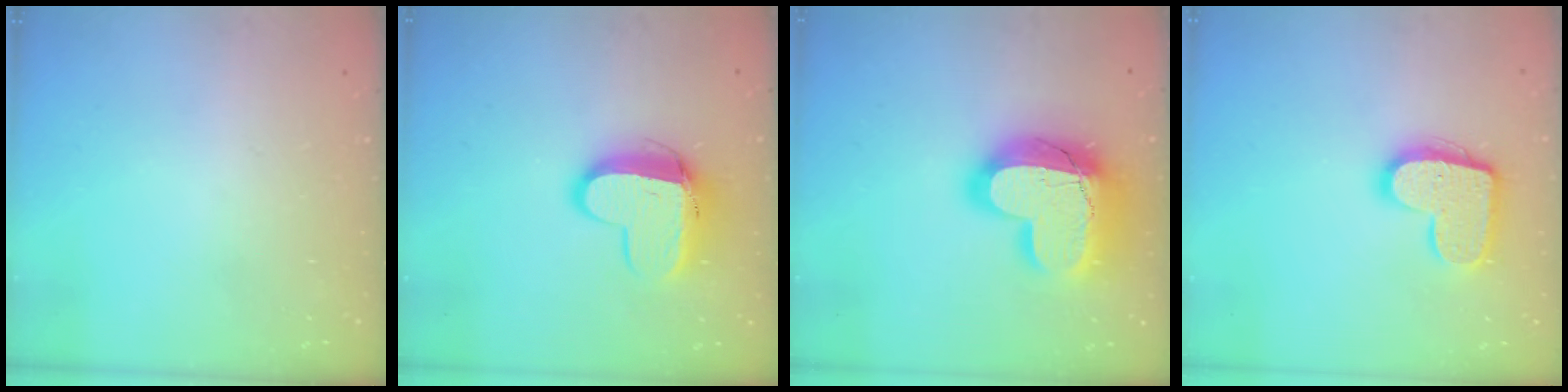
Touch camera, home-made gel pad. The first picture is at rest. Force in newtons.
{"total": 11.6, "press": 11.5, "slide": 1.2}
{"total": 21.0, "press": 20.9, "slide": 1.5}
{"total": 14.5, "press": 14.5, "slide": 0.8}